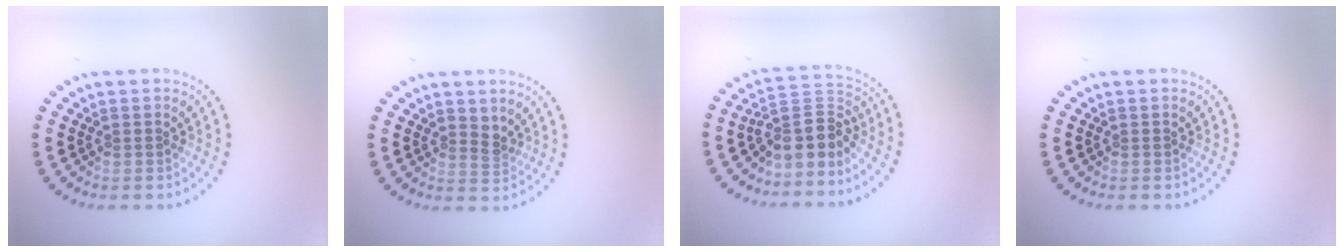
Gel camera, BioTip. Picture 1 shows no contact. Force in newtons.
{"total": 1.4, "press": 1.2, "slide": 0.7}
{"total": 3.9, "press": 2.9, "slide": 2.5}
{"total": 0.0}